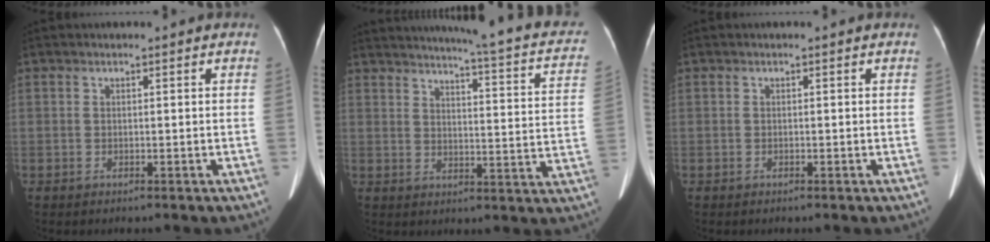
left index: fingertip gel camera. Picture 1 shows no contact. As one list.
[{"total": 21.7, "force": [18.3, 2.3, 11.4], "torque": [-0.153, -0.032, 0.204]}, {"total": 0.0}]